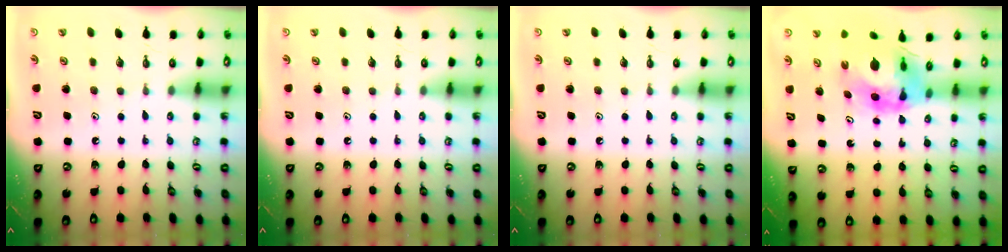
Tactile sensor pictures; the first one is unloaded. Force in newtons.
{"total": 0.0}
{"total": 0.0}
{"total": 11.2, "press": 11.1, "slide": 1.0}